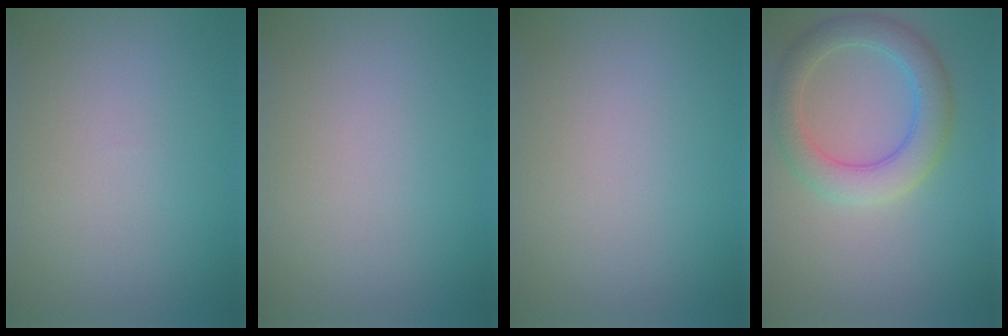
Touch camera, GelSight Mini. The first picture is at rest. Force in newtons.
{"total": 0.0}
{"total": 0.0}
{"total": 4.7, "press": 4.7, "slide": 0.2}